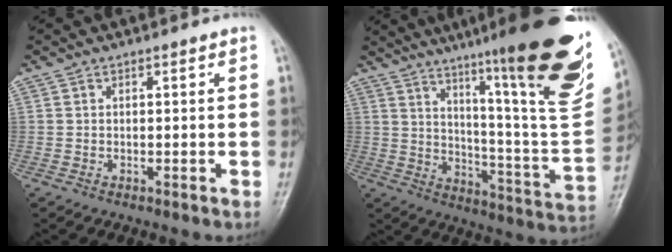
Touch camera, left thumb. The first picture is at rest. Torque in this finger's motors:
{"motor_torque": [1.60, -0.10, 1.68, -1.09, 0.56]}